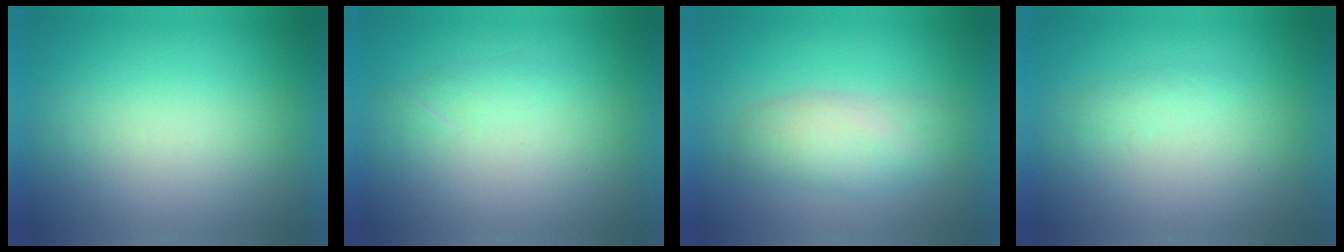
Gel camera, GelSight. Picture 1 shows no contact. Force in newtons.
{"total": 1.3}
{"total": 4.0}
{"total": 1.1}